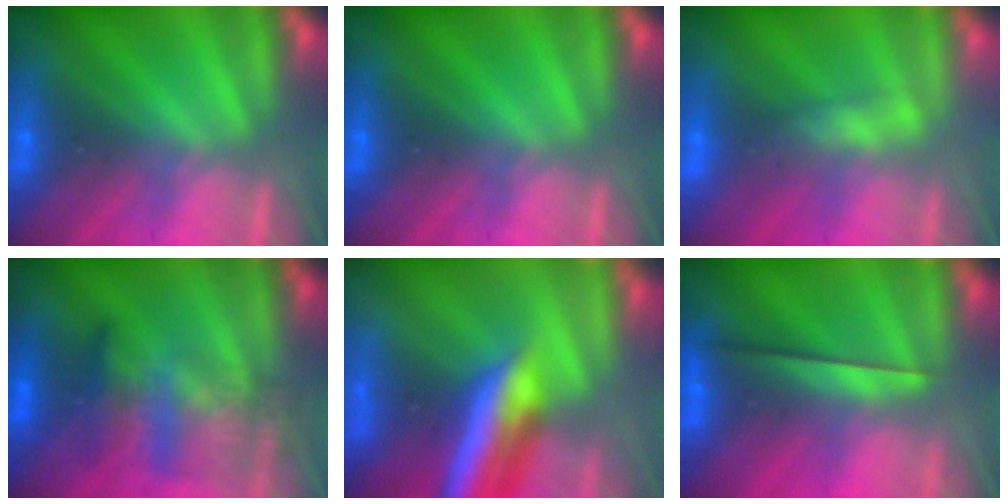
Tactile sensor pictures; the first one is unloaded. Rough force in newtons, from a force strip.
{"total": 0.0}
{"total": 2.4}
{"total": 4.1}
{"total": 8.3}
{"total": 2.3}